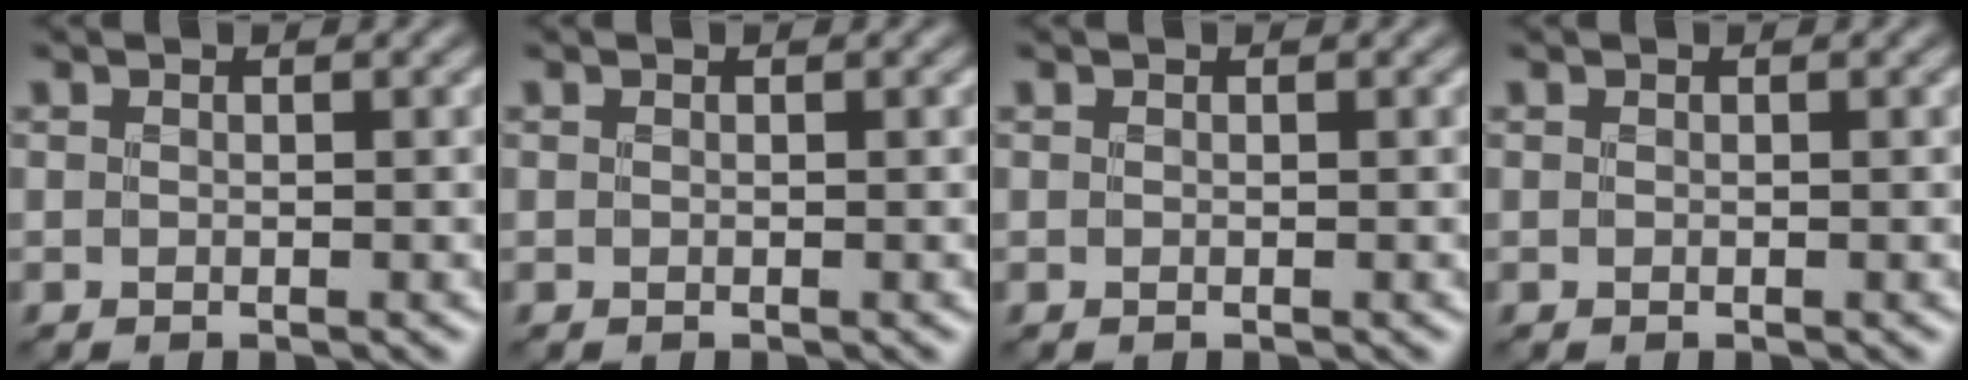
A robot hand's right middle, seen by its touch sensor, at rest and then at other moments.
{"total": 0.0}
{"total": 0.0}
{"total": 0.0}